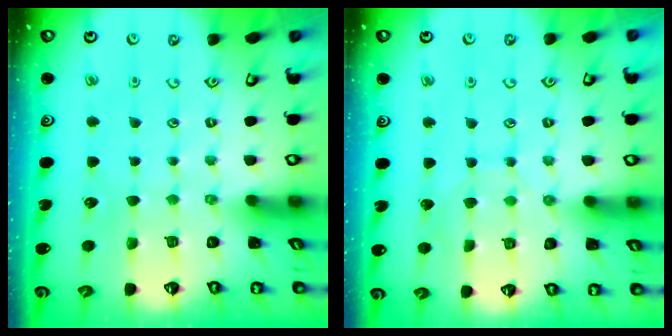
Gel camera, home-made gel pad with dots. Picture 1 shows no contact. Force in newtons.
{"total": 5.0, "press": 5.0, "slide": 0.5}